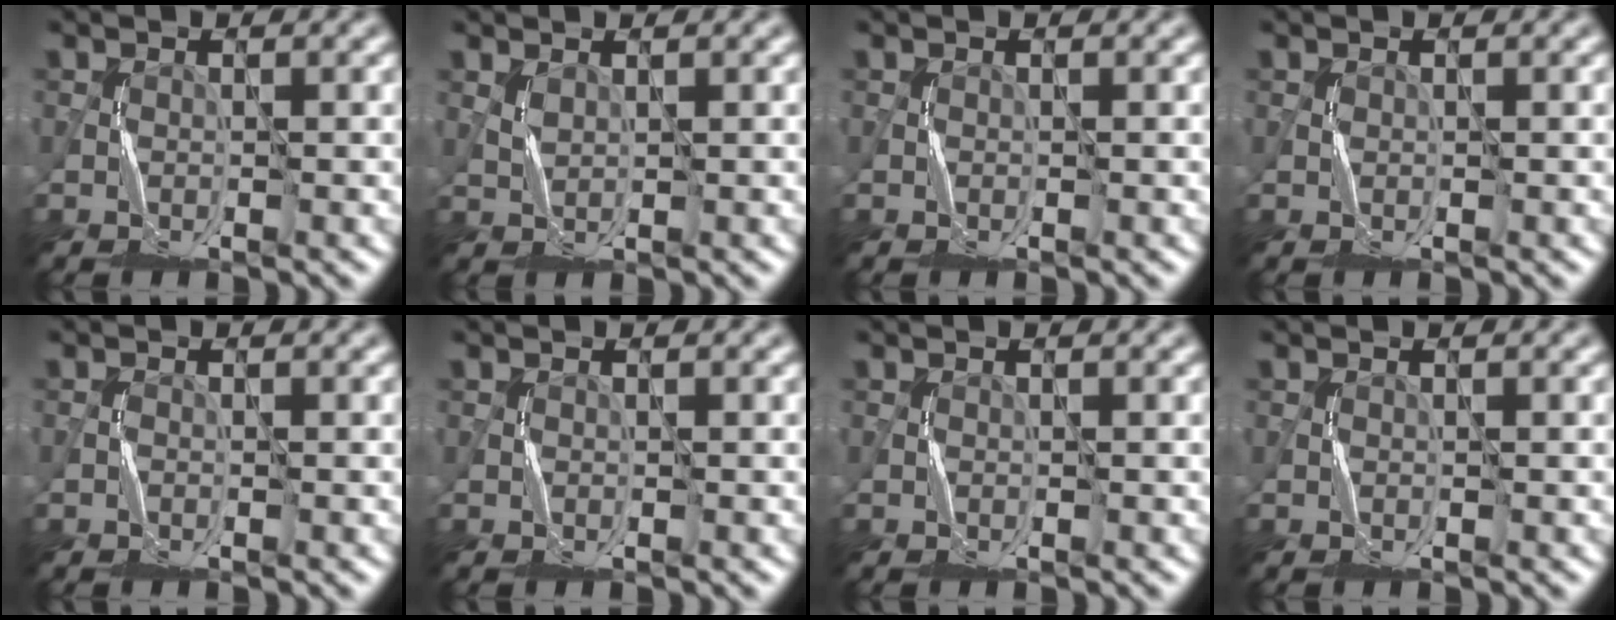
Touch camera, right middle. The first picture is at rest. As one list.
[{"total": 0.7, "force": [0.6, 0.3, 0.3], "torque": [-0.015, -0.001, 0.017]}, {"total": 0.0}, {"total": 0.0}, {"total": 0.5, "force": [-0.4, 0.2, 0.1], "torque": [-0.004, 0.001, -0.008]}, {"total": 0.0}, {"total": 0.0}, {"total": 0.0}]